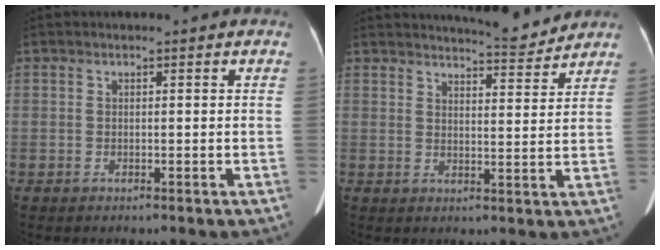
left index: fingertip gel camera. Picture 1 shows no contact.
{"total": 6.6, "force": [6.5, -0.1, 0.9], "torque": [-0.024, -0.014, 0.088]}